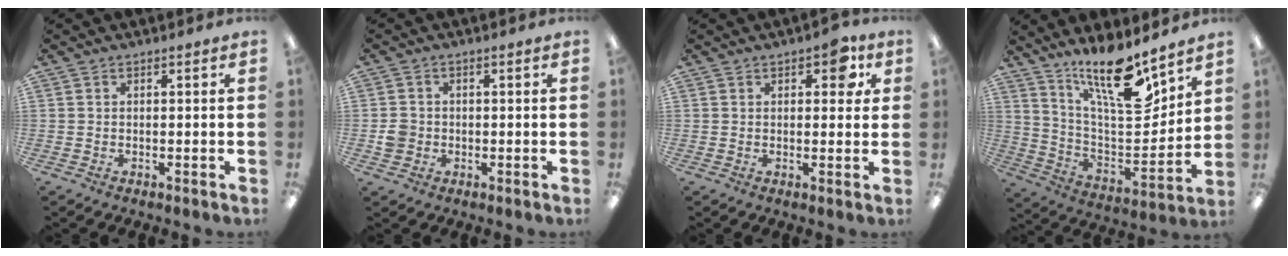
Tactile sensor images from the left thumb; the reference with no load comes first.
{"total": 3.4, "force": [-0.5, 3.2, 1.1], "torque": [-0.011, 0.003, -0.010]}
{"total": 5.5, "force": [2.5, 2.9, 3.9], "torque": [-0.042, -0.005, 0.037]}
{"total": 18.7, "force": [14.0, 5.2, 11.3], "torque": [-0.206, -0.093, 0.239]}